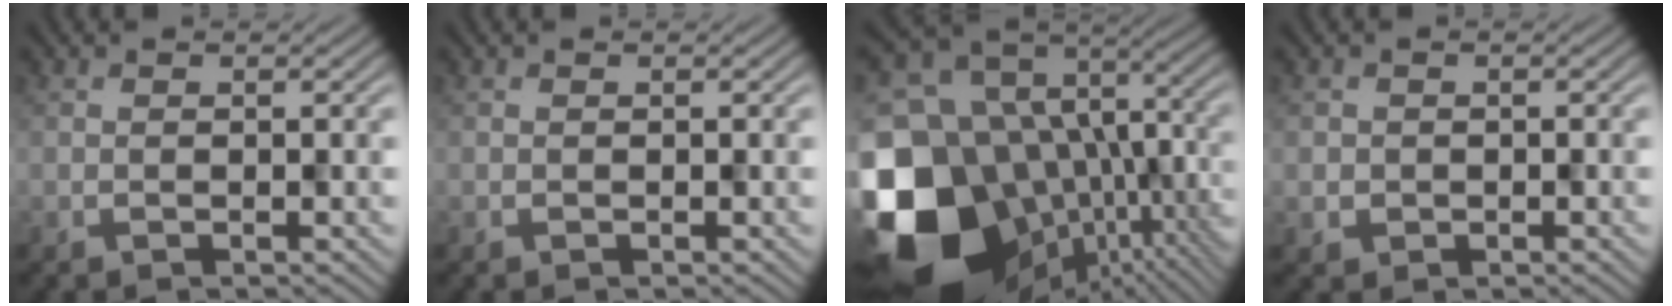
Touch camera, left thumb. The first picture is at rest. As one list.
[{"total": 0.0}, {"total": 19.4, "force": [-6.7, 14.1, 11.5], "torque": [-0.296, -0.019, -0.074]}, {"total": 1.3, "force": [-0.1, 1.3, 0.0], "torque": [0.002, -0.008, -0.002]}]